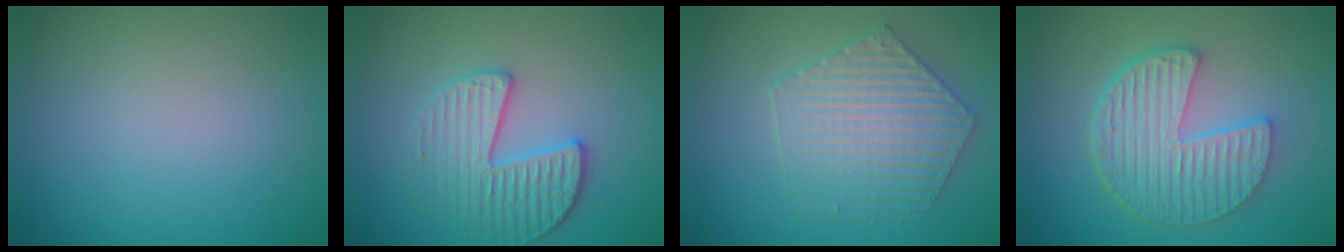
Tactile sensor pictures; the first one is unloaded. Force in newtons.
{"total": 3.6, "press": 3.4, "slide": 1.2}
{"total": 4.0, "press": 3.8, "slide": 1.4}
{"total": 6.3, "press": 4.8, "slide": 4.1}